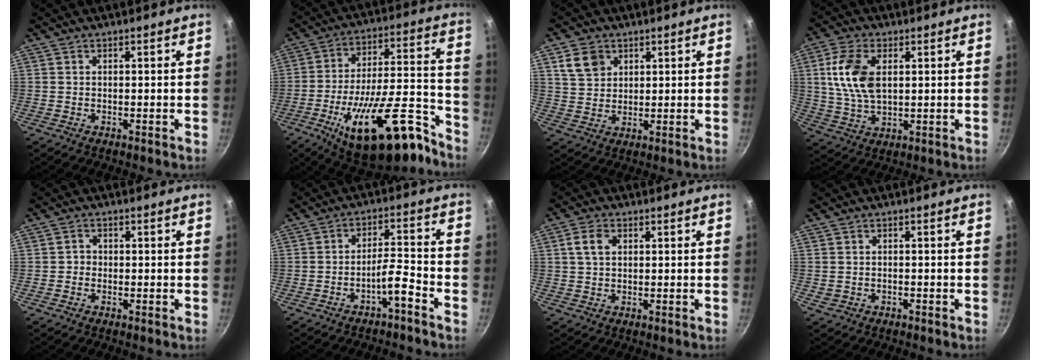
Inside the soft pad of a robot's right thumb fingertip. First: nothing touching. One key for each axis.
{"total": 25.6, "fx": -14.7, "fy": 10.0, "fz": 18.4, "tx": -0.241, "ty": 0.085, "tz": -0.223}
{"total": 6.6, "fx": 3.0, "fy": 5.1, "fz": 3.0, "tx": -0.032, "ty": -0.002, "tz": 0.062}
{"total": 11.0, "fx": 2.5, "fy": 6.3, "fz": 8.7, "tx": -0.164, "ty": -0.005, "tz": 0.049}
{"total": 1.6, "fx": -0.4, "fy": 1.4, "fz": 0.5, "tx": -0.003, "ty": 0.005, "tz": -0.009}
{"total": 5.5, "fx": -3.6, "fy": 0.9, "fz": 4.1, "tx": -0.073, "ty": 0.038, "tz": -0.057}
{"total": 4.0, "fx": 1.1, "fy": 2.8, "fz": 2.7, "tx": -0.044, "ty": 0.005, "tz": 0.018}
{"total": 1.2, "fx": -0.4, "fy": 0.9, "fz": 0.6, "tx": -0.009, "ty": 0.007, "tz": -0.002}